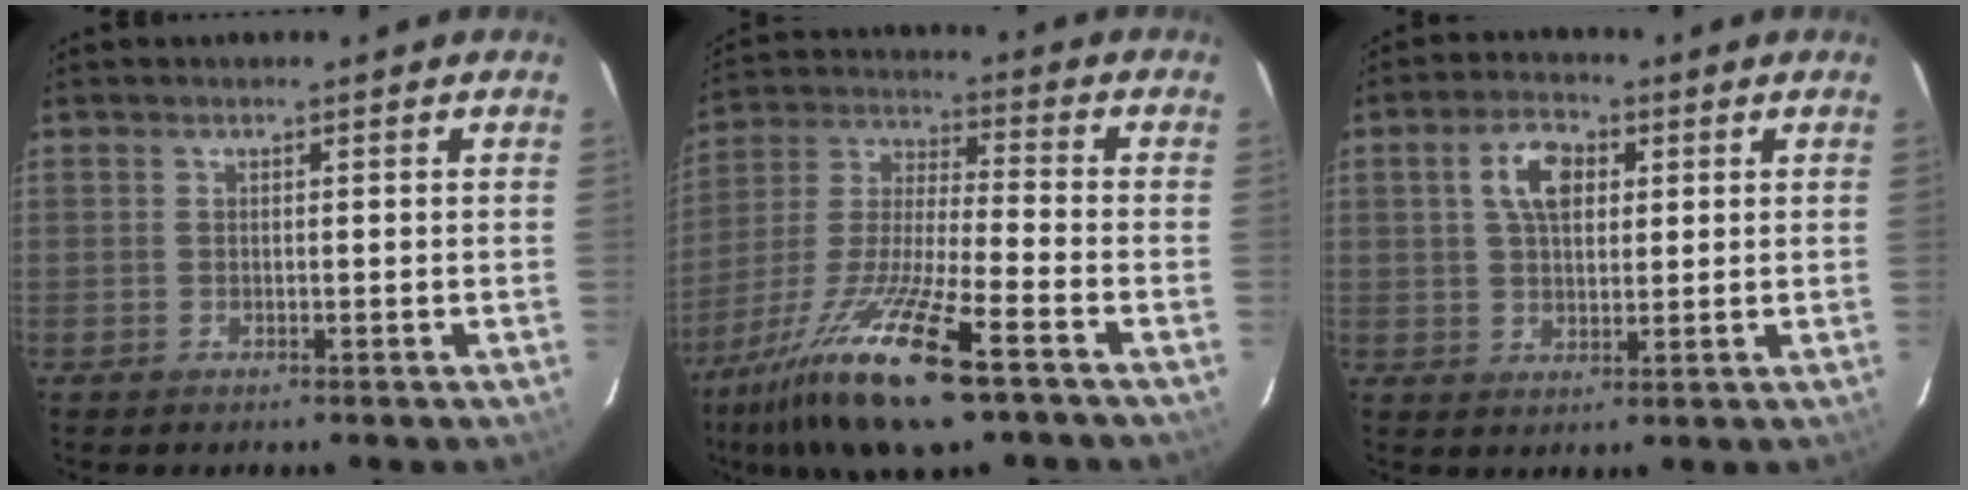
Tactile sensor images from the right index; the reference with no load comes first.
{"total": 19.7, "force": [-12.1, 3.1, 15.2], "torque": [-0.314, -0.040, -0.229]}
{"total": 6.9, "force": [2.1, 4.1, 5.2], "torque": [-0.095, 0.018, 0.039]}